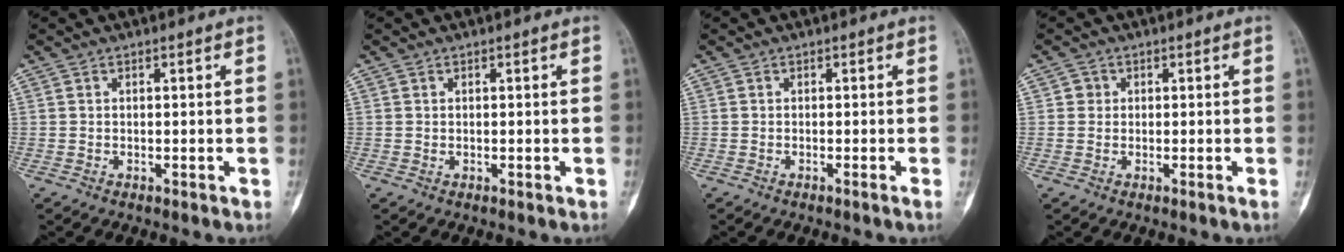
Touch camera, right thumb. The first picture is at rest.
{"total": 0.0}
{"total": 0.7, "force": [-0.4, -0.3, 0.5], "torque": [-0.002, 0.003, -0.010]}
{"total": 1.1, "force": [0.2, 1.1, 0.3], "torque": [0.002, 0.001, -0.002]}